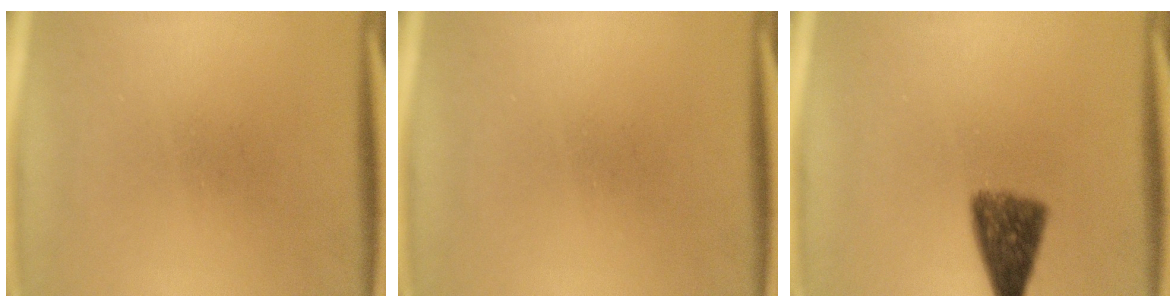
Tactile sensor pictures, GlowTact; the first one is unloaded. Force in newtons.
{"total": 0.0}
{"total": 7.3}